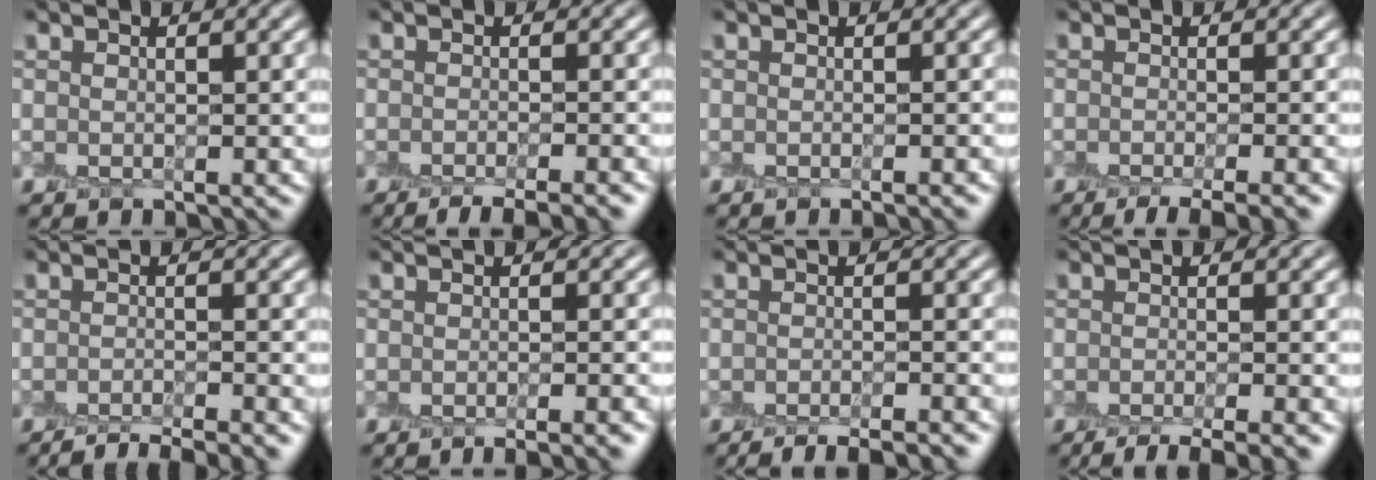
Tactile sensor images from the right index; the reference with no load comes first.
{"total": 4.6, "force": [-3.2, 1.1, 3.1], "torque": [-0.025, -0.002, -0.044]}
{"total": 1.1, "force": [-0.7, 0.2, 0.8], "torque": [-0.003, -0.003, -0.012]}
{"total": 4.8, "force": [-3.0, 1.3, 3.5], "torque": [-0.031, -0.006, -0.044]}
{"total": 4.6, "force": [-3.8, 0.9, 2.5], "torque": [-0.026, -0.002, -0.064]}
{"total": 4.0, "force": [-2.6, 1.1, 2.9], "torque": [-0.017, 0.008, -0.030]}
{"total": 5.5, "force": [-4.5, 1.2, 2.8], "torque": [-0.024, -0.001, -0.058]}
{"total": 5.2, "force": [-3.7, 1.2, 3.5], "torque": [-0.035, -0.006, -0.058]}